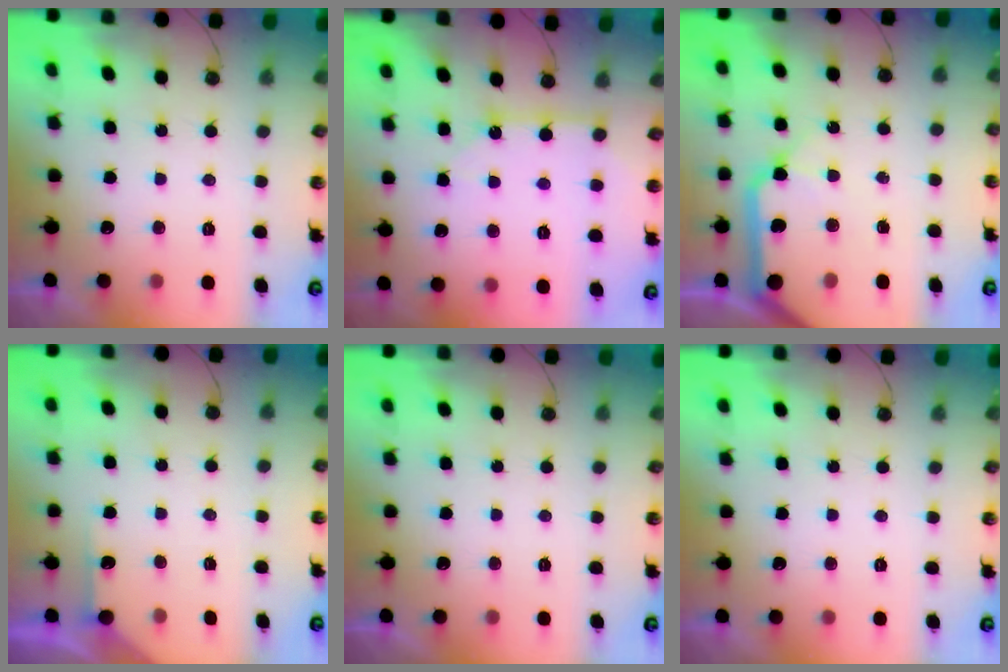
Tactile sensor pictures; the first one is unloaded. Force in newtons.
{"total": 9.2, "press": 9.2, "slide": 0.7}
{"total": 17.0, "press": 16.8, "slide": 2.8}
{"total": 3.3, "press": 3.3, "slide": 0.4}
{"total": 0.0}
{"total": 0.0}